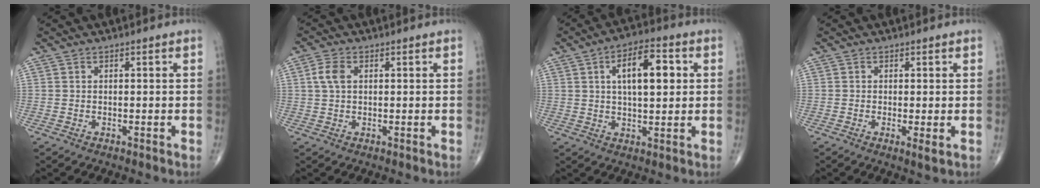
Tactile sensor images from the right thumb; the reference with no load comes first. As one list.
[{"total": 3.5, "force": [0.8, 2.2, 2.6], "torque": [-0.061, 0.007, 0.014]}, {"total": 11.0, "force": [2.7, 4.8, 9.5], "torque": [-0.135, 0.006, 0.039]}, {"total": 2.0, "force": [-0.3, 0.3, 1.9], "torque": [-0.041, -0.009, -0.007]}]